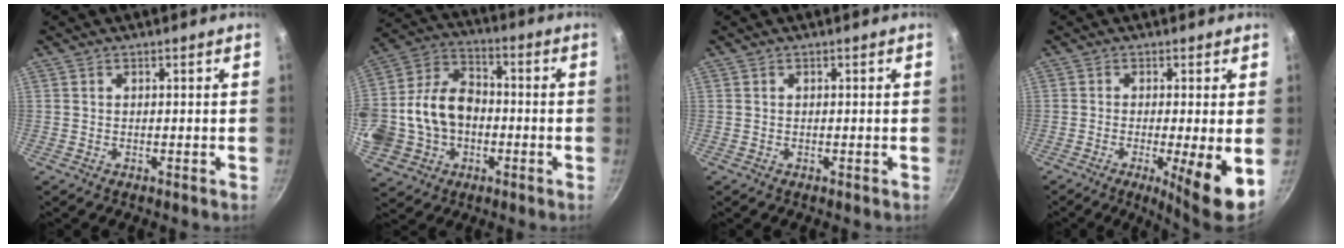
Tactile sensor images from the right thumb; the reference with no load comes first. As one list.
[{"total": 21.3, "force": [-2.9, 16.4, 13.3], "torque": [-0.277, 0.051, -0.048]}, {"total": 0.0}, {"total": 8.8, "force": [-1.9, 0.9, 8.5], "torque": [-0.130, -0.008, -0.026]}]